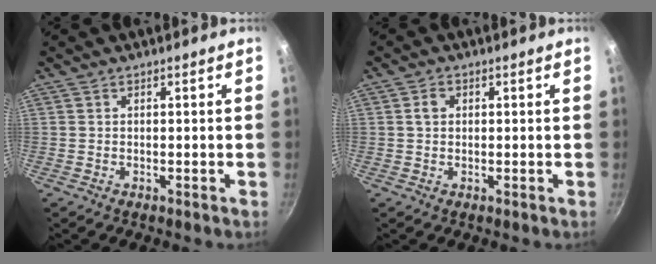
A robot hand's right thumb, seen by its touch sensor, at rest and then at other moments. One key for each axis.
{"total": 2.2, "fx": 0.4, "fy": 1.8, "fz": 1.2, "tx": -0.014, "ty": 0.004, "tz": 0.006}